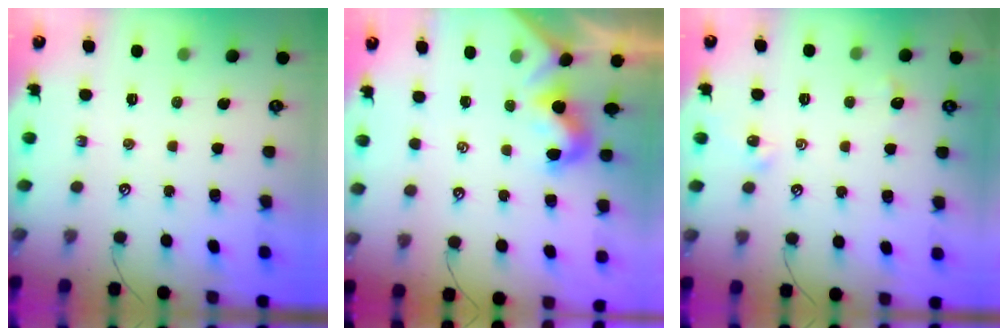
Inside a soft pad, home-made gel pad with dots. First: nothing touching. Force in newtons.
{"total": 0.0}
{"total": 2.0, "press": 1.9, "slide": 0.5}